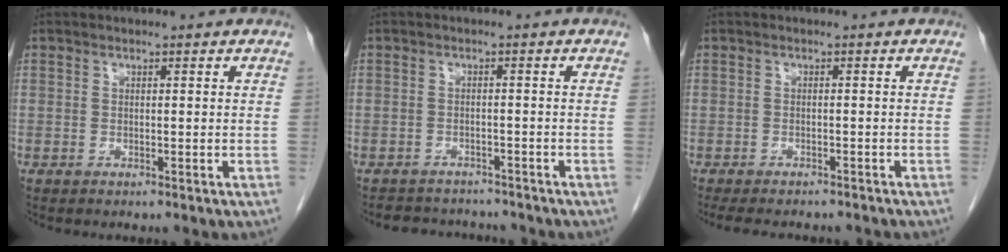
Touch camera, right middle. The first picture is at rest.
{"total": 6.3, "force": [-6.0, 1.8, 0.7], "torque": [-0.006, 0.008, -0.080]}
{"total": 10.0, "force": [-8.8, 2.6, 4.0], "torque": [-0.059, -0.009, -0.109]}